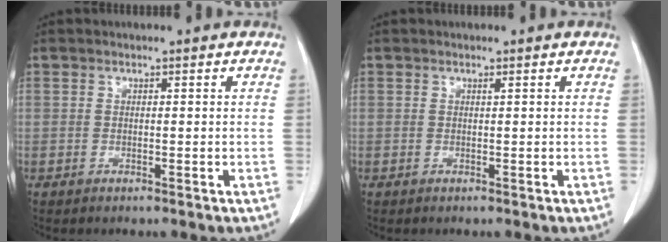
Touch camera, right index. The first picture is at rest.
{"total": 0.0}